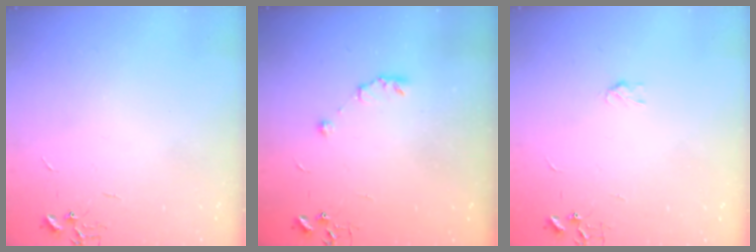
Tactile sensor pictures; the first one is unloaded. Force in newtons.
{"total": 6.0, "press": 6.0, "slide": 0.6}
{"total": 3.2, "press": 3.2, "slide": 0.5}